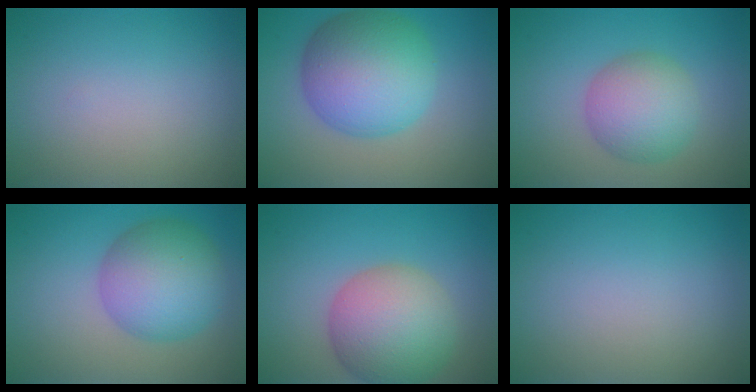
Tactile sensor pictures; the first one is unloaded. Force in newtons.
{"total": 9.8, "press": 9.8, "slide": 0.2}
{"total": 5.3, "press": 5.3, "slide": 0.2}
{"total": 7.6, "press": 7.6, "slide": 0.1}
{"total": 8.1, "press": 8.1, "slide": 0.3}
{"total": 0.0}